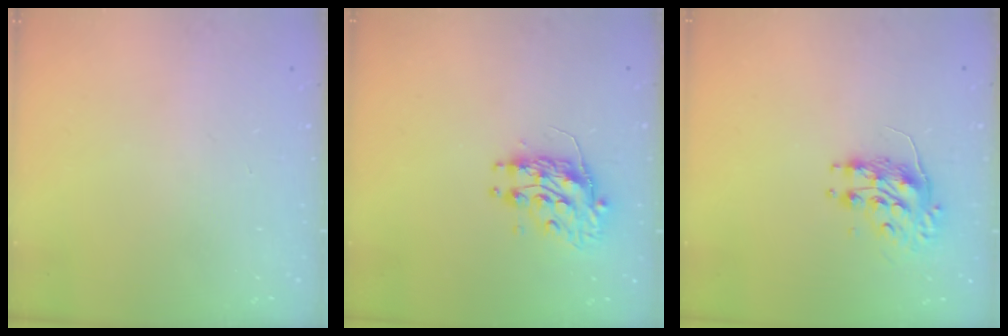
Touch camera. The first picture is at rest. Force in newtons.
{"total": 9.6, "press": 9.6, "slide": 0.7}
{"total": 8.1, "press": 8.1, "slide": 0.1}